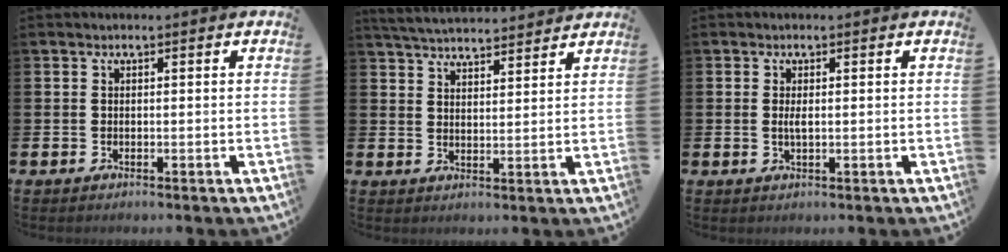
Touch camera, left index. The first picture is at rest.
{"total": 4.9, "force": [4.9, 0.4, 0.4], "torque": [-0.030, -0.025, 0.090]}
{"total": 1.3, "force": [0.1, 0.4, 1.2], "torque": [-0.018, 0.000, -0.001]}